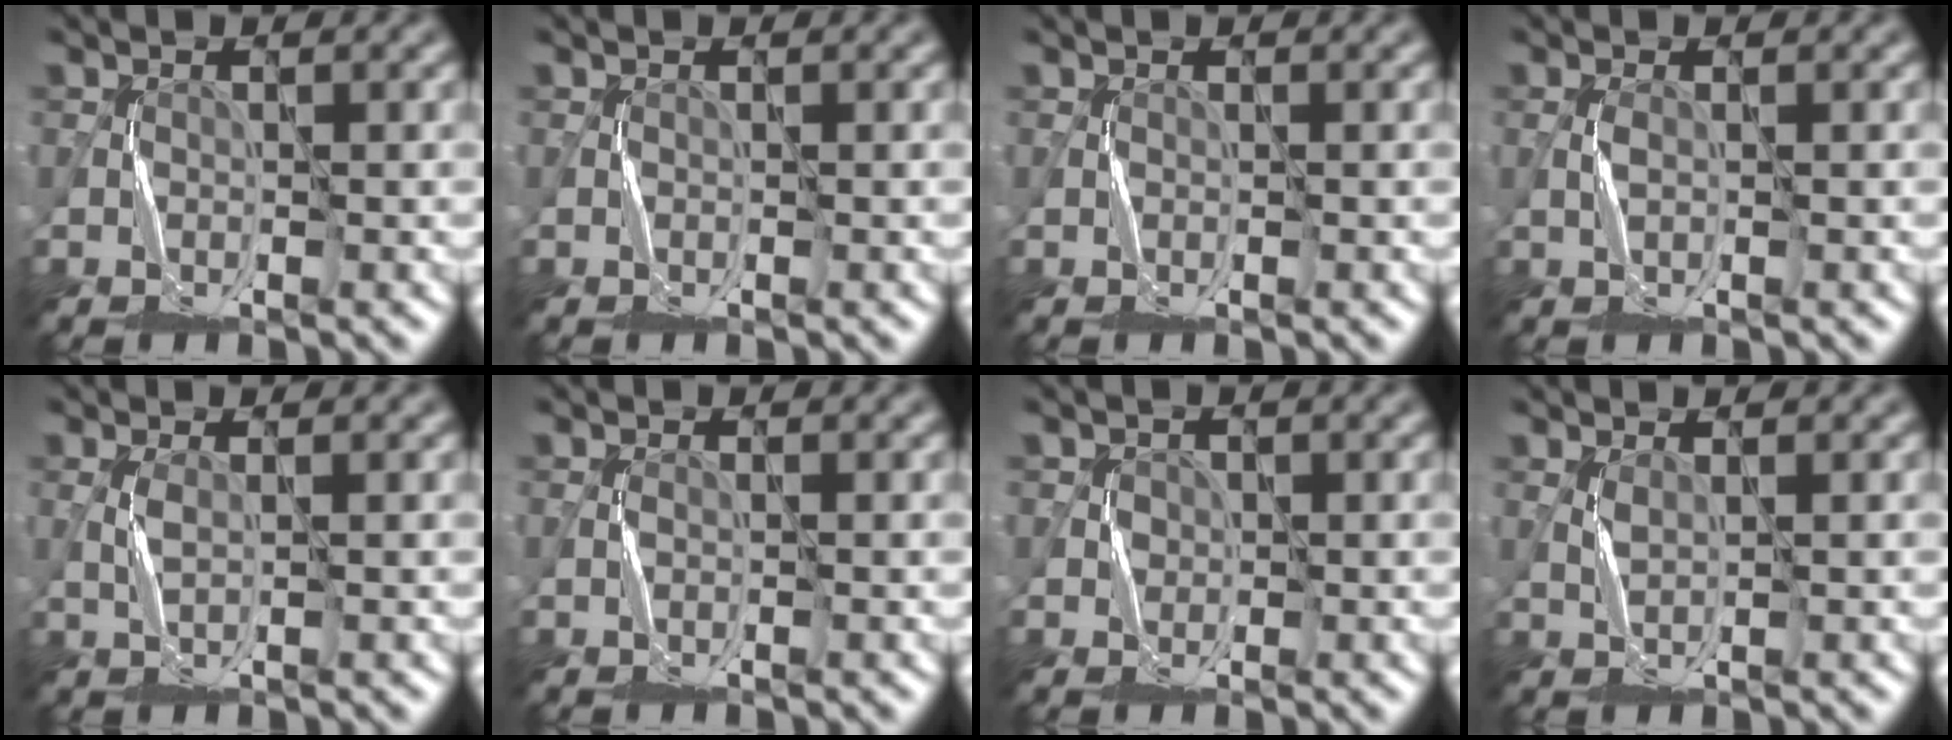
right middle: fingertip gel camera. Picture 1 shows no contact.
{"total": 0.0}
{"total": 0.0}
{"total": 0.6, "force": [0.1, 0.0, 0.6], "torque": [-0.018, 0.002, 0.002]}
{"total": 0.9, "force": [0.4, 0.0, 0.8], "torque": [-0.025, 0.002, 0.009]}
{"total": 0.0}
{"total": 1.0, "force": [0.2, 0.9, -0.2], "torque": [0.012, -0.001, 0.005]}
{"total": 0.7, "force": [0.7, -0.2, 0.3], "torque": [-0.015, -0.001, 0.016]}